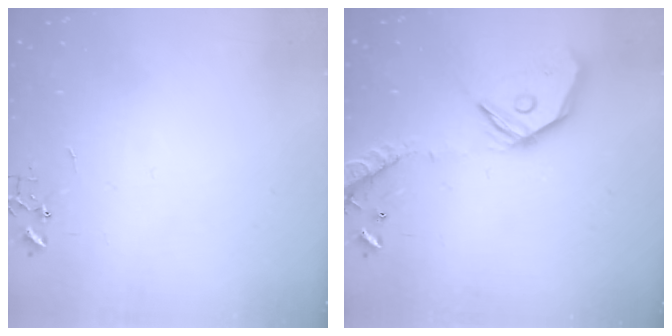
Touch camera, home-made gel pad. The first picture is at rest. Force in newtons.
{"total": 18.4, "press": 18.2, "slide": 3.1}